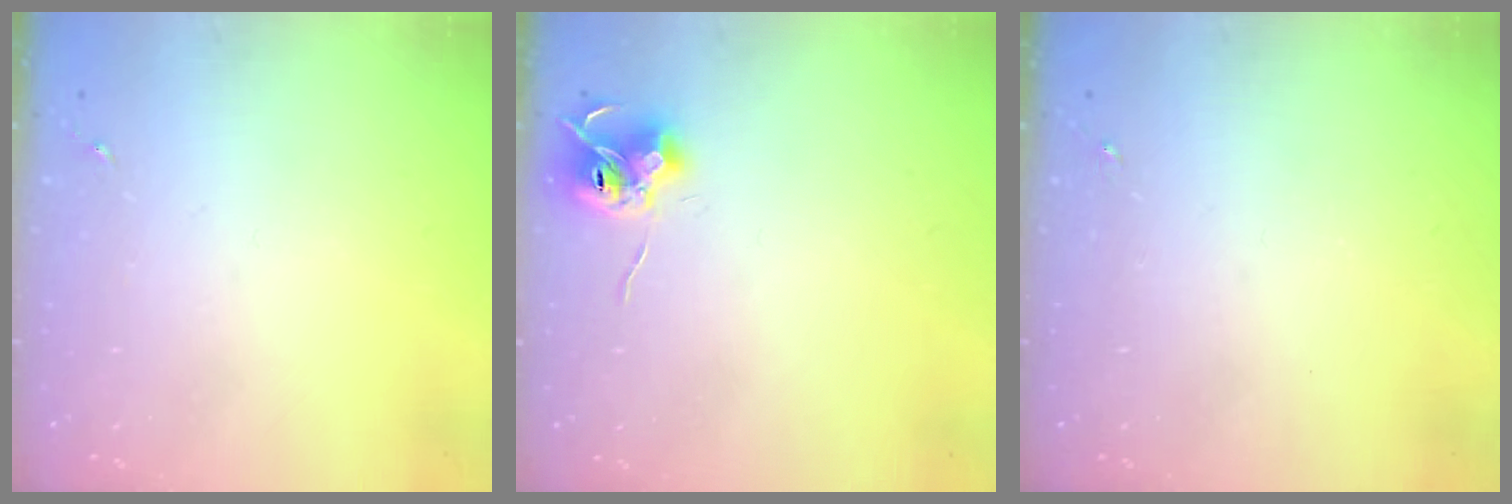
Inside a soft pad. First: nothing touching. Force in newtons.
{"total": 8.7, "press": 8.7, "slide": 0.4}
{"total": 0.0}